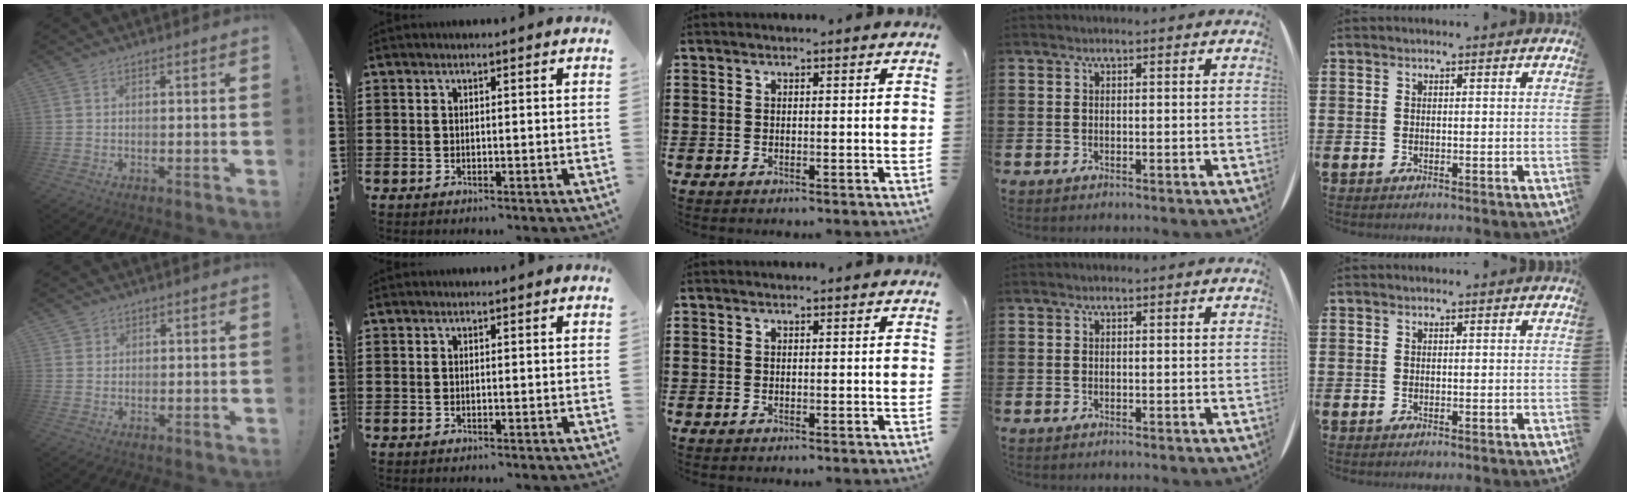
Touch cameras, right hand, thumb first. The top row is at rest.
{"thumb": {"total": 1.6, "force": [1.0, 1.3, 0.2], "torque": [0.002, -0.004, 0.017]}}